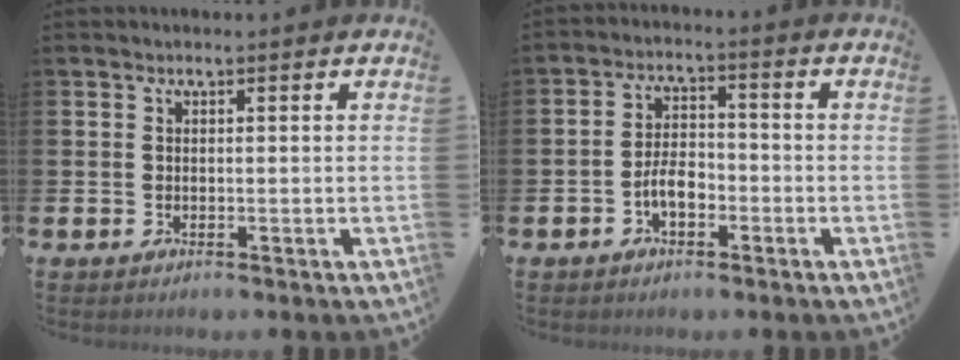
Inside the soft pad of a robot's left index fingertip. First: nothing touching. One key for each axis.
{"total": 4.1, "fx": -1.9, "fy": 2.2, "fz": 2.9, "tx": -0.047, "ty": 0.008, "tz": -0.036}